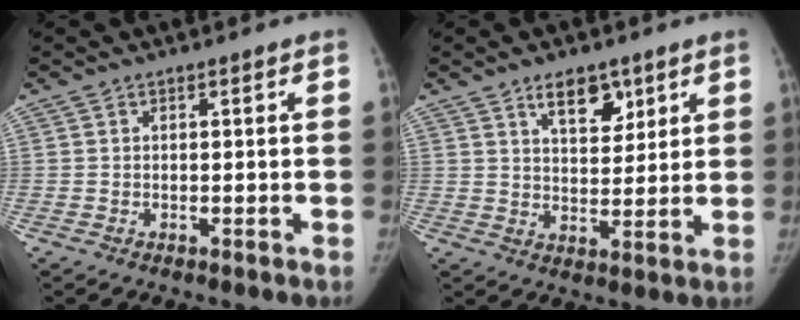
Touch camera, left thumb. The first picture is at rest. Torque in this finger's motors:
{"motor_torque": [0.35, -0.06, 0.91, -0.41, 0.13]}